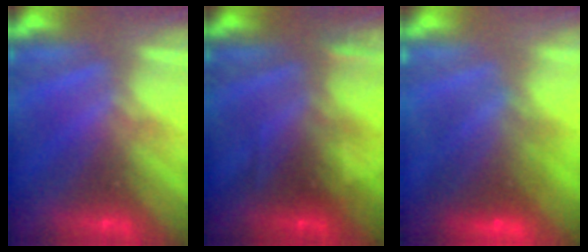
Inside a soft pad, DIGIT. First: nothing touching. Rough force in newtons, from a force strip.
{"total": 2.4}
{"total": 7.2}